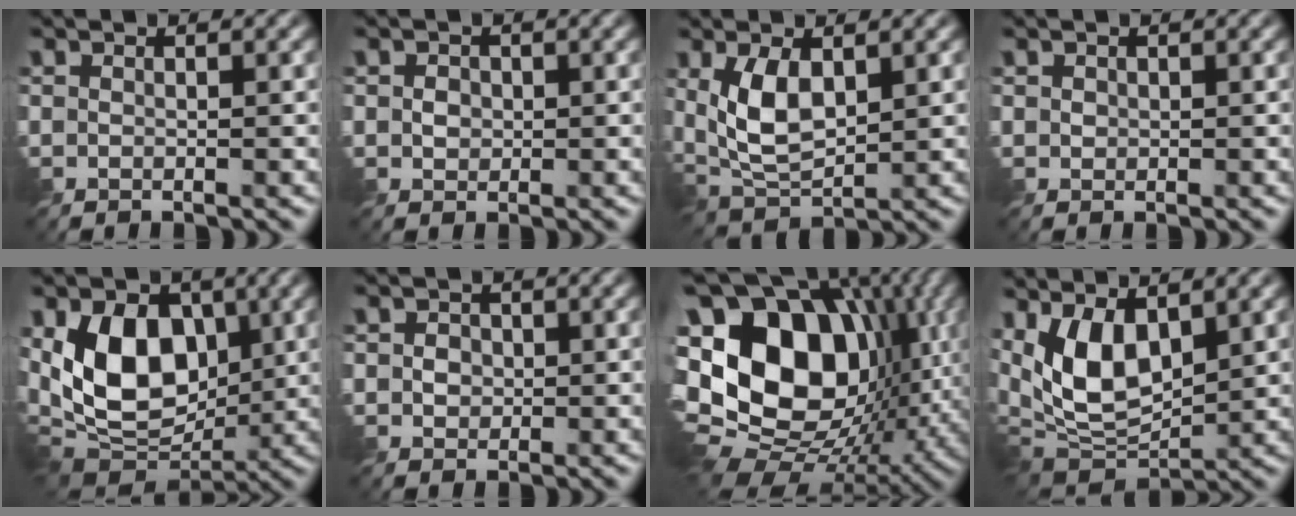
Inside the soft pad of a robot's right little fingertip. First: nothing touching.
{"total": 1.3, "force": [0.0, 1.1, 0.6], "torque": [-0.014, -0.002, -0.002]}
{"total": 5.3, "force": [1.0, 2.6, 4.5], "torque": [-0.100, -0.004, 0.025]}
{"total": 0.6, "force": [0.3, 0.5, 0.1], "torque": [-0.005, -0.002, 0.006]}
{"total": 10.0, "force": [1.5, 6.7, 7.4], "torque": [-0.133, -0.010, 0.016]}
{"total": 1.7, "force": [0.0, 1.5, 0.8], "torque": [-0.018, 0.001, -0.005]}
{"total": 20.2, "force": [0.9, 14.2, 14.4], "torque": [-0.272, 0.015, 0.032]}
{"total": 8.0, "force": [2.0, 4.0, 6.6], "torque": [-0.136, -0.009, 0.031]}